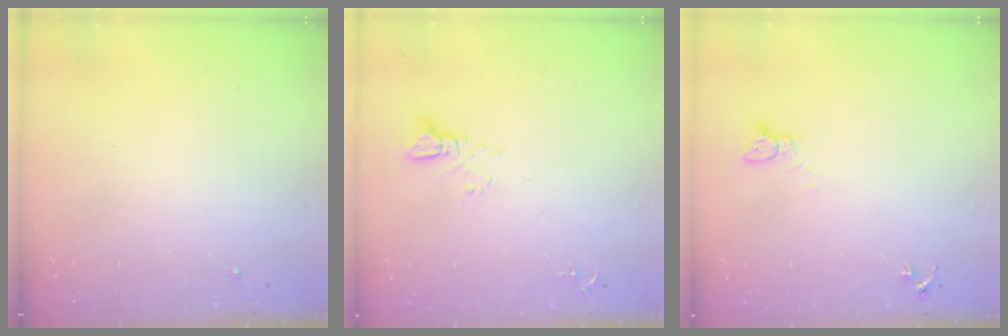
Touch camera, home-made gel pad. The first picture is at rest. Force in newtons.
{"total": 3.6, "press": 3.6, "slide": 0.3}
{"total": 2.3, "press": 2.3, "slide": 0.2}